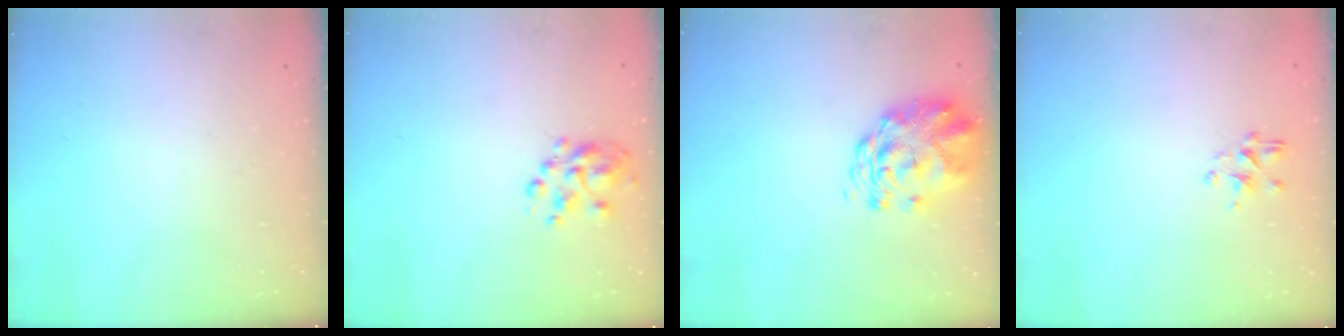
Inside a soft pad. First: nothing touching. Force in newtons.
{"total": 4.9, "press": 4.7, "slide": 1.2}
{"total": 2.9, "press": 2.7, "slide": 1.0}
{"total": 2.2, "press": 2.1, "slide": 0.8}